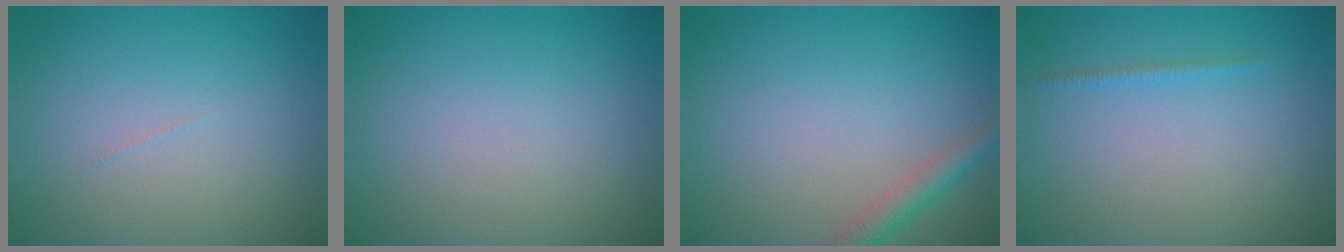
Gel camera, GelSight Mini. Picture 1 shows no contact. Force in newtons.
{"total": 0.0}
{"total": 2.3, "press": 2.3, "slide": 0.1}
{"total": 0.6, "press": 0.6, "slide": 0.1}